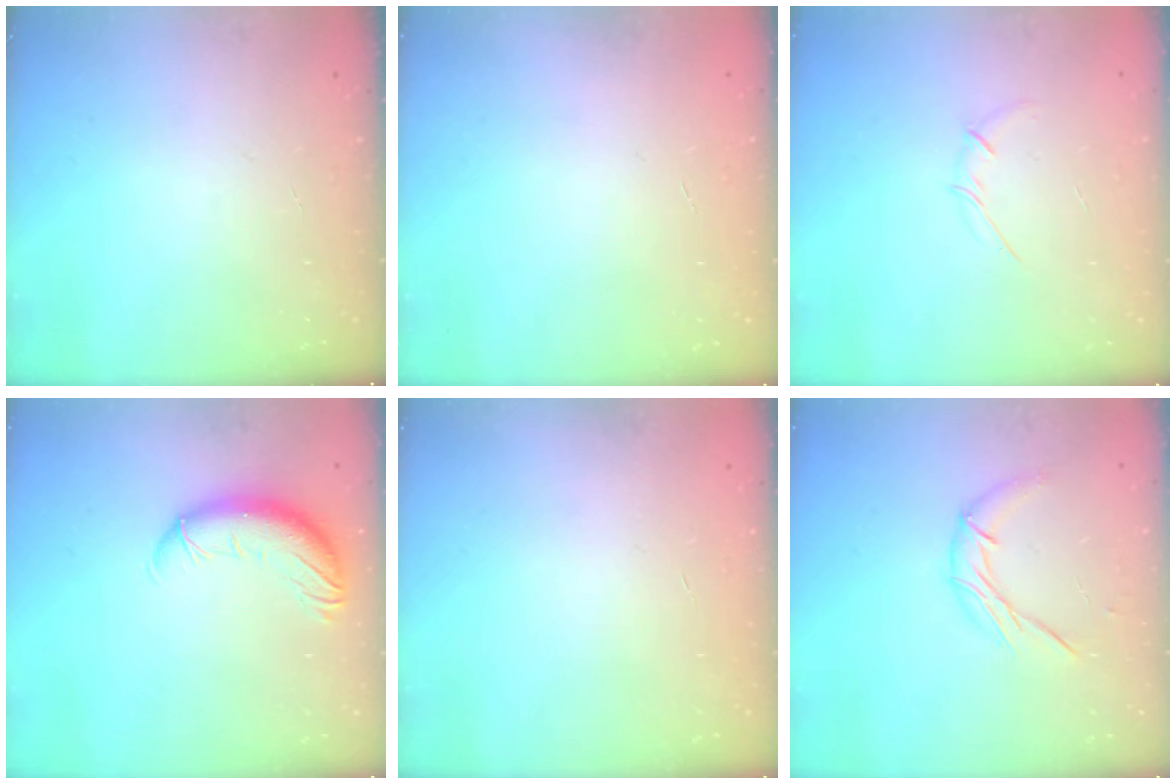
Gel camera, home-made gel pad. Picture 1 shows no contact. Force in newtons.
{"total": 0.0}
{"total": 2.7, "press": 2.6, "slide": 0.6}
{"total": 10.8, "press": 10.6, "slide": 2.3}
{"total": 0.0}
{"total": 8.3, "press": 8.3, "slide": 0.4}